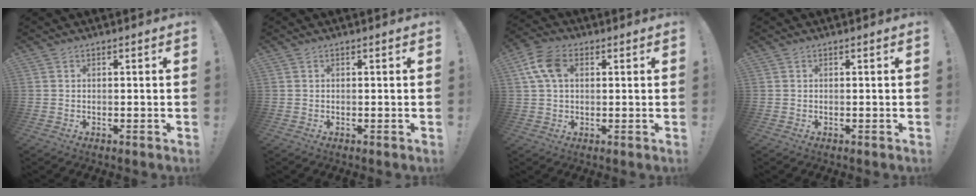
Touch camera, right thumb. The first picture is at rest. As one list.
[{"total": 0.0}, {"total": 9.9, "force": [2.8, 6.5, 6.9], "torque": [-0.139, 0.010, 0.057]}, {"total": 0.0}]